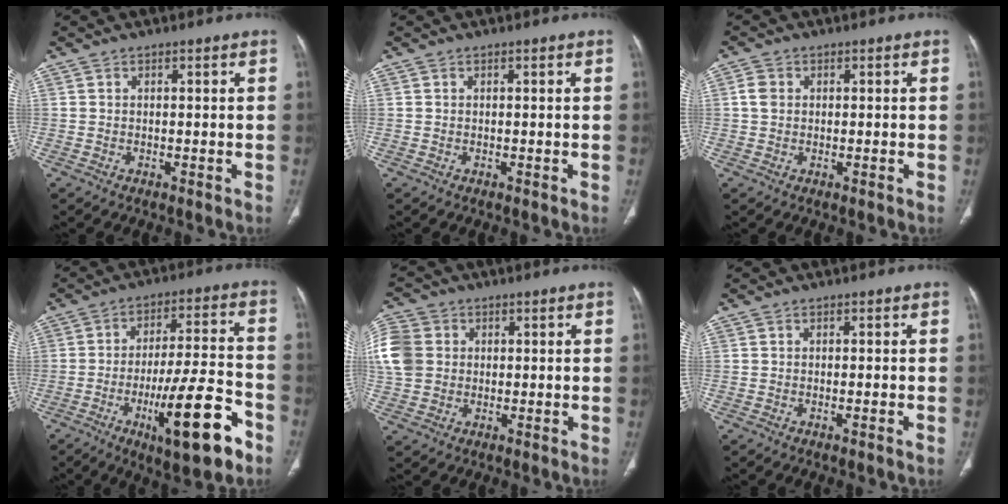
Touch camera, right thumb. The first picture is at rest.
{"total": 0.0}
{"total": 2.3, "force": [0.2, 1.8, 1.4], "torque": [-0.027, 0.002, 0.001]}
{"total": 17.2, "force": [-8.0, 4.1, 14.7], "torque": [-0.233, 0.036, -0.116]}
{"total": 13.5, "force": [1.7, 11.6, 6.6], "torque": [-0.178, 0.028, 0.035]}
{"total": 1.0, "force": [-0.3, 0.0, 0.9], "torque": [-0.013, -0.002, -0.003]}